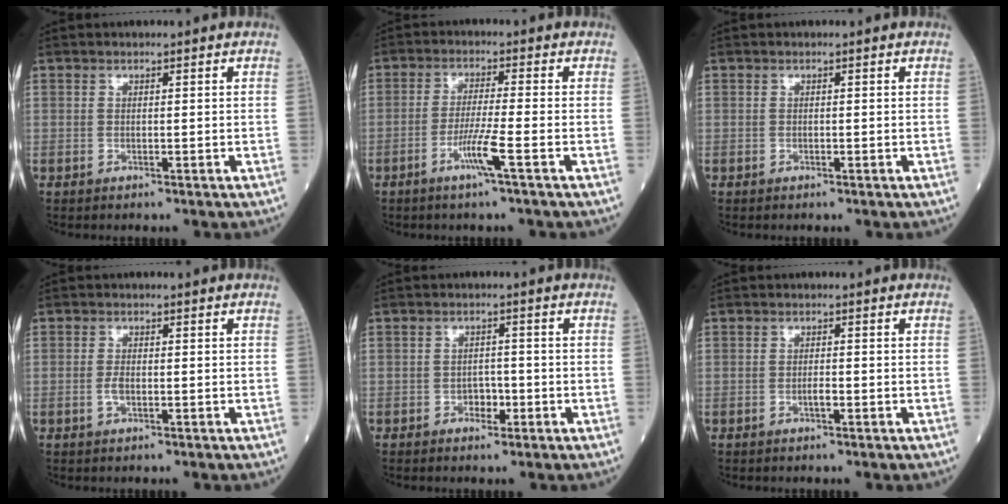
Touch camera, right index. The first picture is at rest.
{"total": 5.0, "force": [-2.4, -0.9, 4.3], "torque": [-0.085, -0.010, -0.051]}
{"total": 0.0}
{"total": 1.6, "force": [-0.5, 0.6, 1.4], "torque": [-0.031, 0.002, -0.009]}
{"total": 2.3, "force": [-1.1, 1.5, 1.3], "torque": [-0.013, 0.008, -0.017]}
{"total": 1.2, "force": [-0.5, 0.2, 1.0], "torque": [-0.018, 0.002, -0.010]}